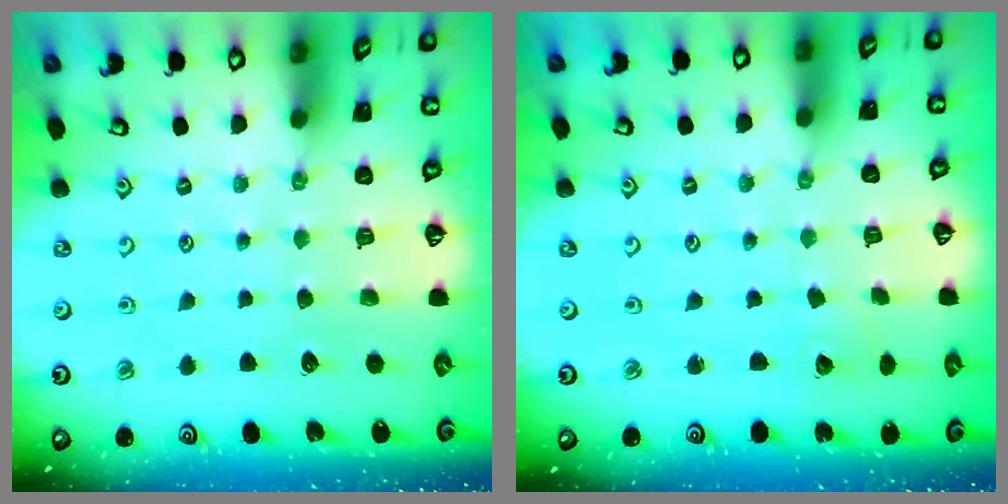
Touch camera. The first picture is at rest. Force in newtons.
{"total": 2.6, "press": 2.6, "slide": 0.3}